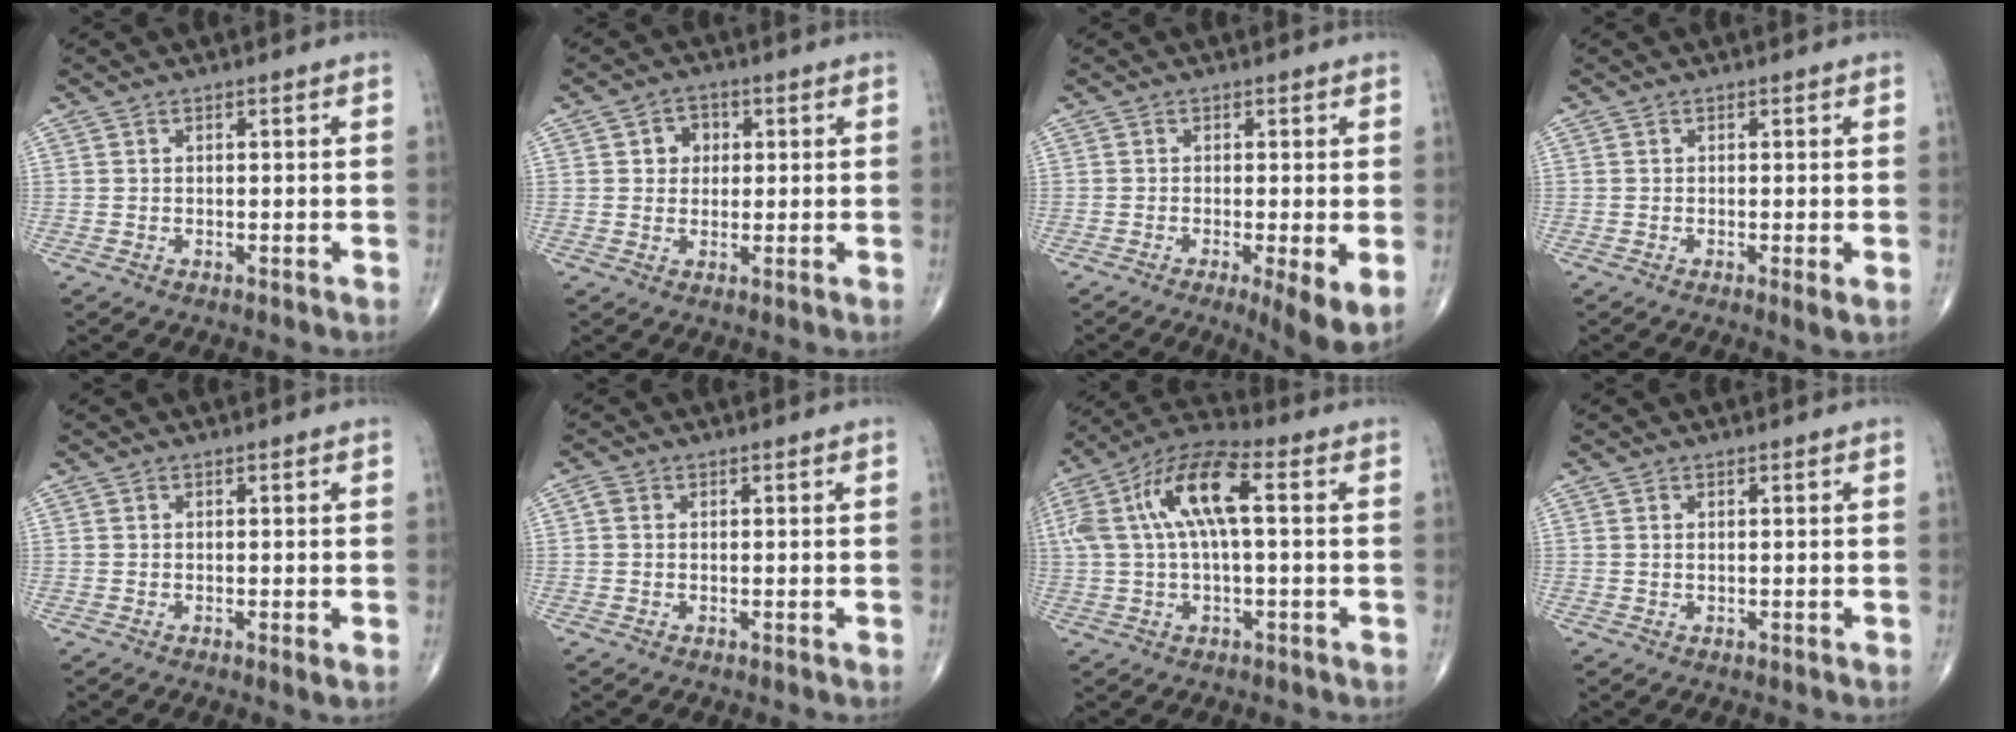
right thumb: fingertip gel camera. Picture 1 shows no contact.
{"total": 4.2, "force": [0.9, 3.6, 1.9], "torque": [-0.001, 0.003, 0.010]}
{"total": 6.6, "force": [-1.6, 1.3, 6.3], "torque": [-0.102, -0.021, -0.028]}
{"total": 1.6, "force": [-0.3, 0.2, 1.6], "torque": [-0.034, -0.009, -0.009]}
{"total": 1.0, "force": [-0.1, 0.1, 1.0], "torque": [-0.018, -0.005, -0.004]}
{"total": 1.3, "force": [0.2, 1.1, 0.7], "torque": [-0.011, 0.004, 0.001]}
{"total": 14.9, "force": [2.5, 5.4, 13.6], "torque": [-0.288, 0.045, 0.041]}
{"total": 0.0}